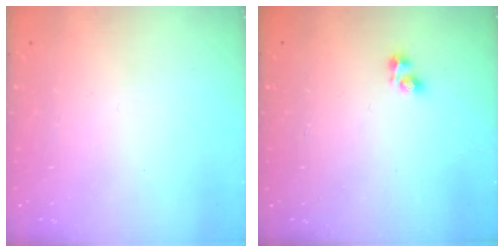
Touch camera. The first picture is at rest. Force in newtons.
{"total": 1.9, "press": 1.9, "slide": 0.3}